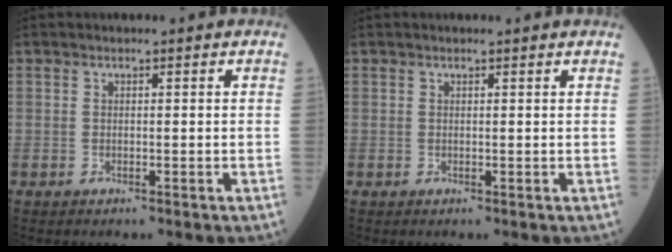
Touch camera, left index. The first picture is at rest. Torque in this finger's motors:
{"motor_torque": [-0.06, 0.33, 0.00, -0.01]}